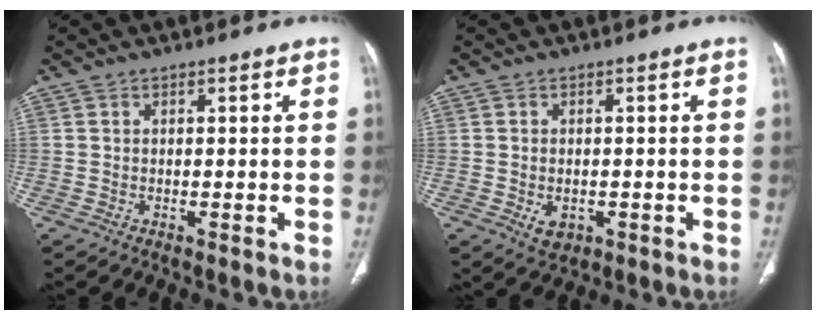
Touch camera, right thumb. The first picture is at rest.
{"total": 3.6, "force": [-1.0, 2.5, 2.3], "torque": [-0.033, 0.002, -0.005]}